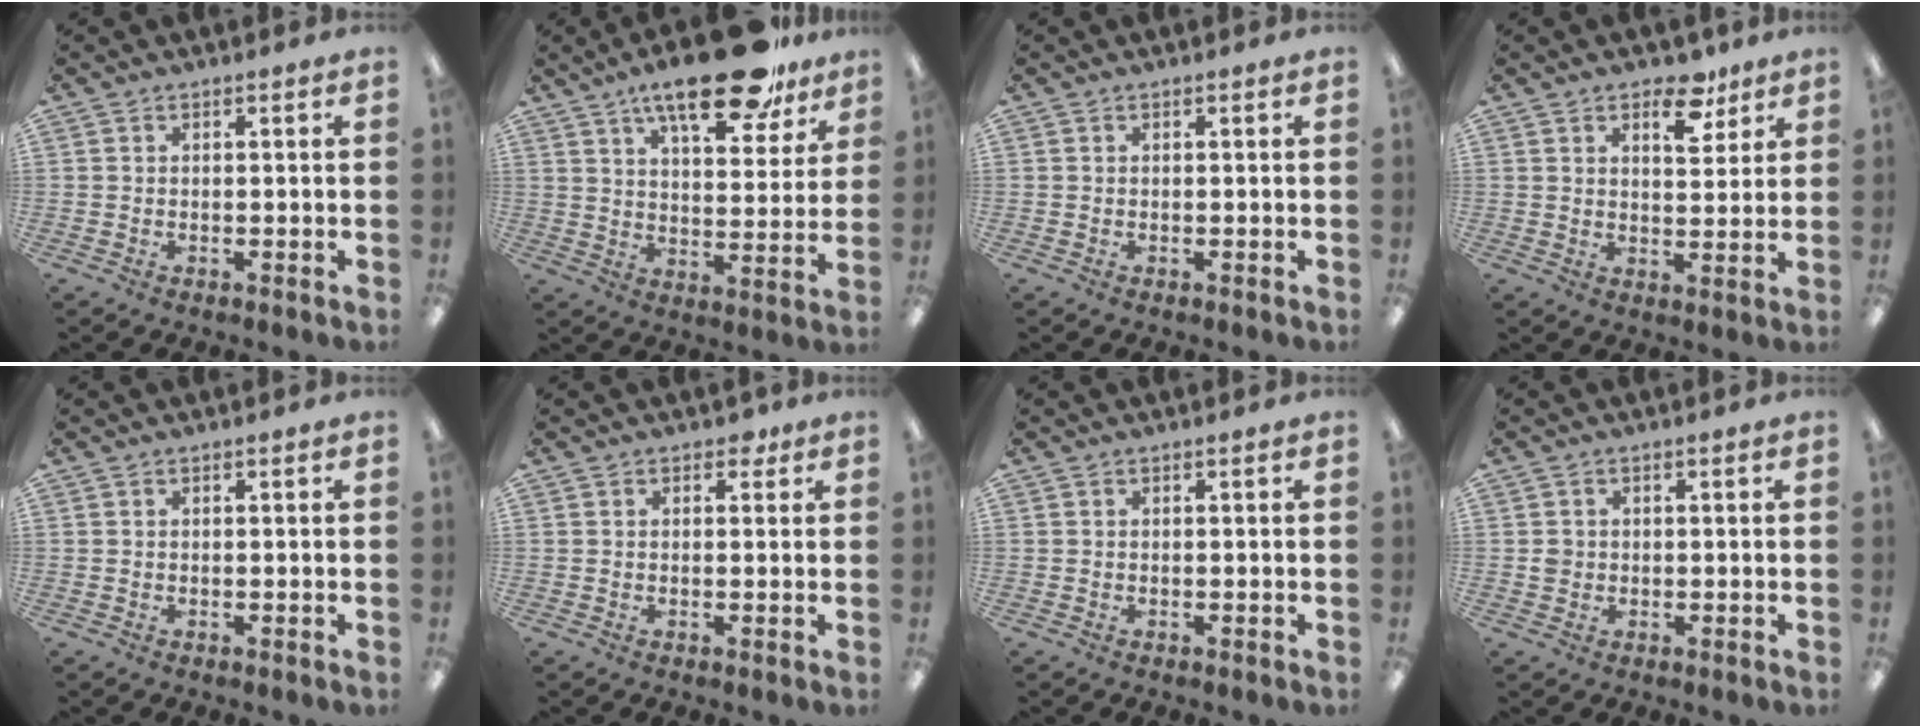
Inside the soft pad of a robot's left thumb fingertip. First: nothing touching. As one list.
[{"total": 18.8, "force": [13.3, 6.5, 11.6], "torque": [-0.170, -0.070, 0.215]}, {"total": 0.0}, {"total": 8.6, "force": [5.5, 4.4, 5.0], "torque": [-0.048, -0.027, 0.088]}, {"total": 0.0}, {"total": 2.4, "force": [1.2, 1.5, 1.4], "torque": [-0.006, -0.004, 0.016]}, {"total": 0.0}, {"total": 1.7, "force": [0.0, 1.7, 0.5], "torque": [-0.010, 0.005, -0.002]}]